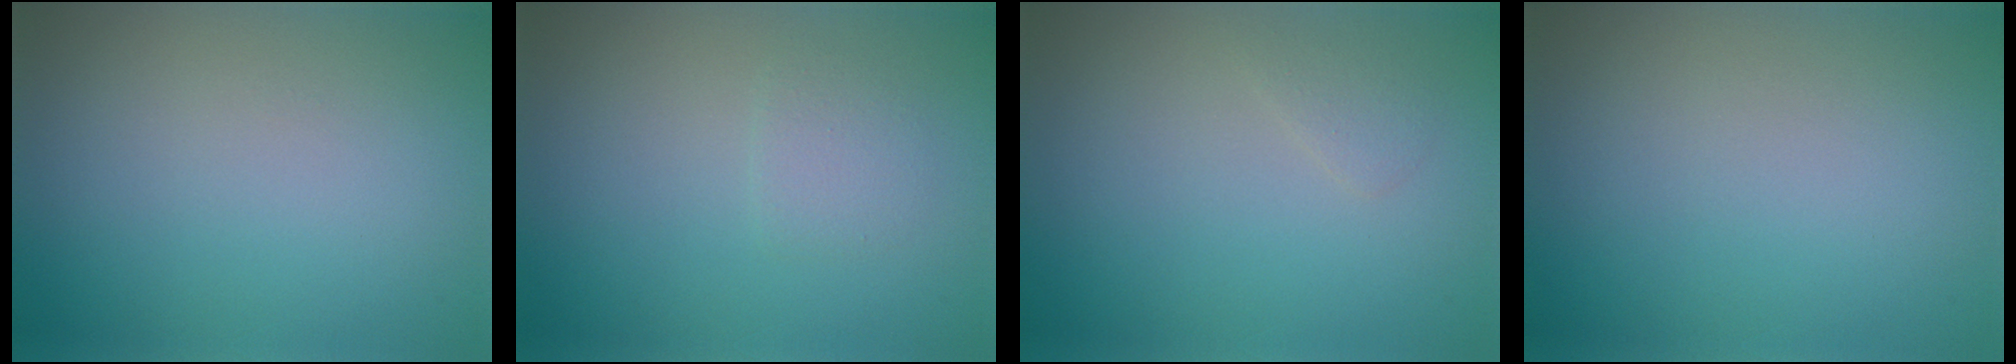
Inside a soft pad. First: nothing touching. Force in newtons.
{"total": 1.3, "press": 1.3, "slide": 0.1}
{"total": 0.8, "press": 0.8, "slide": 0.0}
{"total": 0.0}